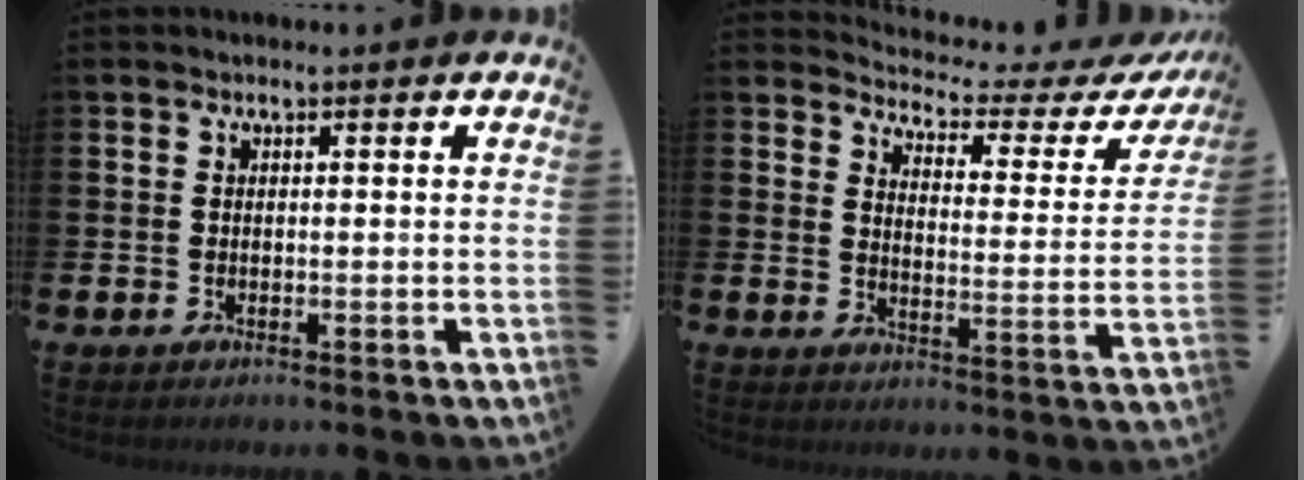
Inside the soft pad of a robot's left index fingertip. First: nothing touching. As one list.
[{"total": 3.2, "force": [2.9, 0.8, 1.0], "torque": [-0.045, -0.030, 0.040]}]